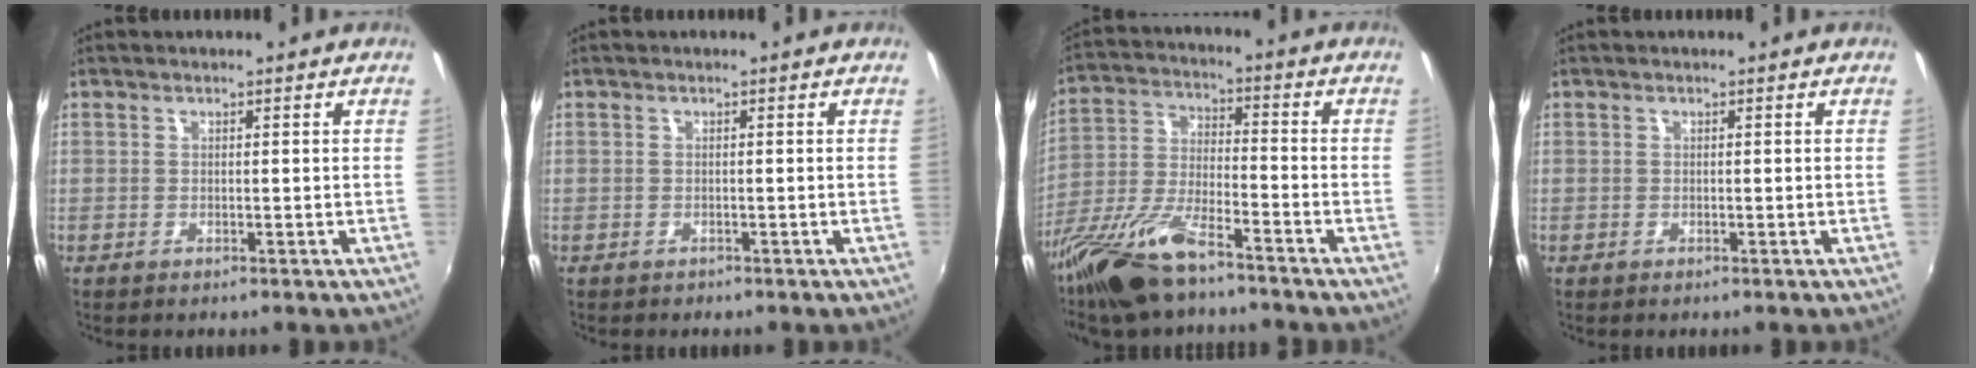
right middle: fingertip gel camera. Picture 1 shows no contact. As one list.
[{"total": 0.5, "force": [-0.3, 0.4, 0.0], "torque": [-0.002, -0.001, -0.003]}, {"total": 15.8, "force": [-11.7, 4.2, 9.7], "torque": [-0.213, -0.026, -0.228]}, {"total": 0.0}]